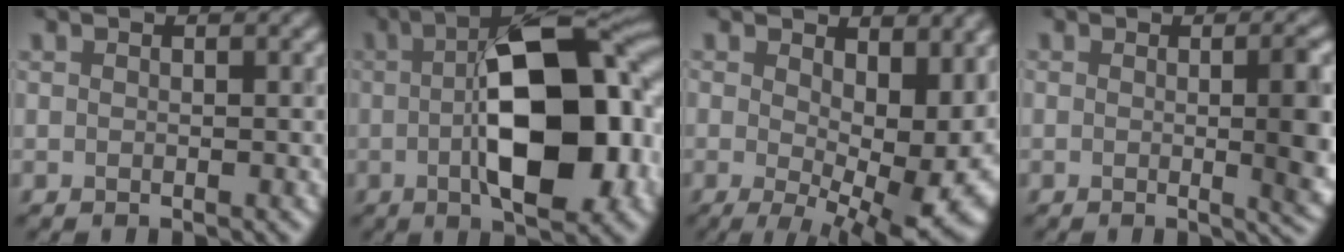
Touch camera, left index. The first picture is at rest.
{"total": 14.4, "force": [-0.7, 6.2, 12.9], "torque": [-0.175, 0.004, -0.015]}
{"total": 11.9, "force": [0.0, 5.9, 10.3], "torque": [-0.140, -0.030, 0.028]}
{"total": 5.8, "force": [-0.2, 1.7, 5.5], "torque": [-0.055, -0.007, 0.005]}